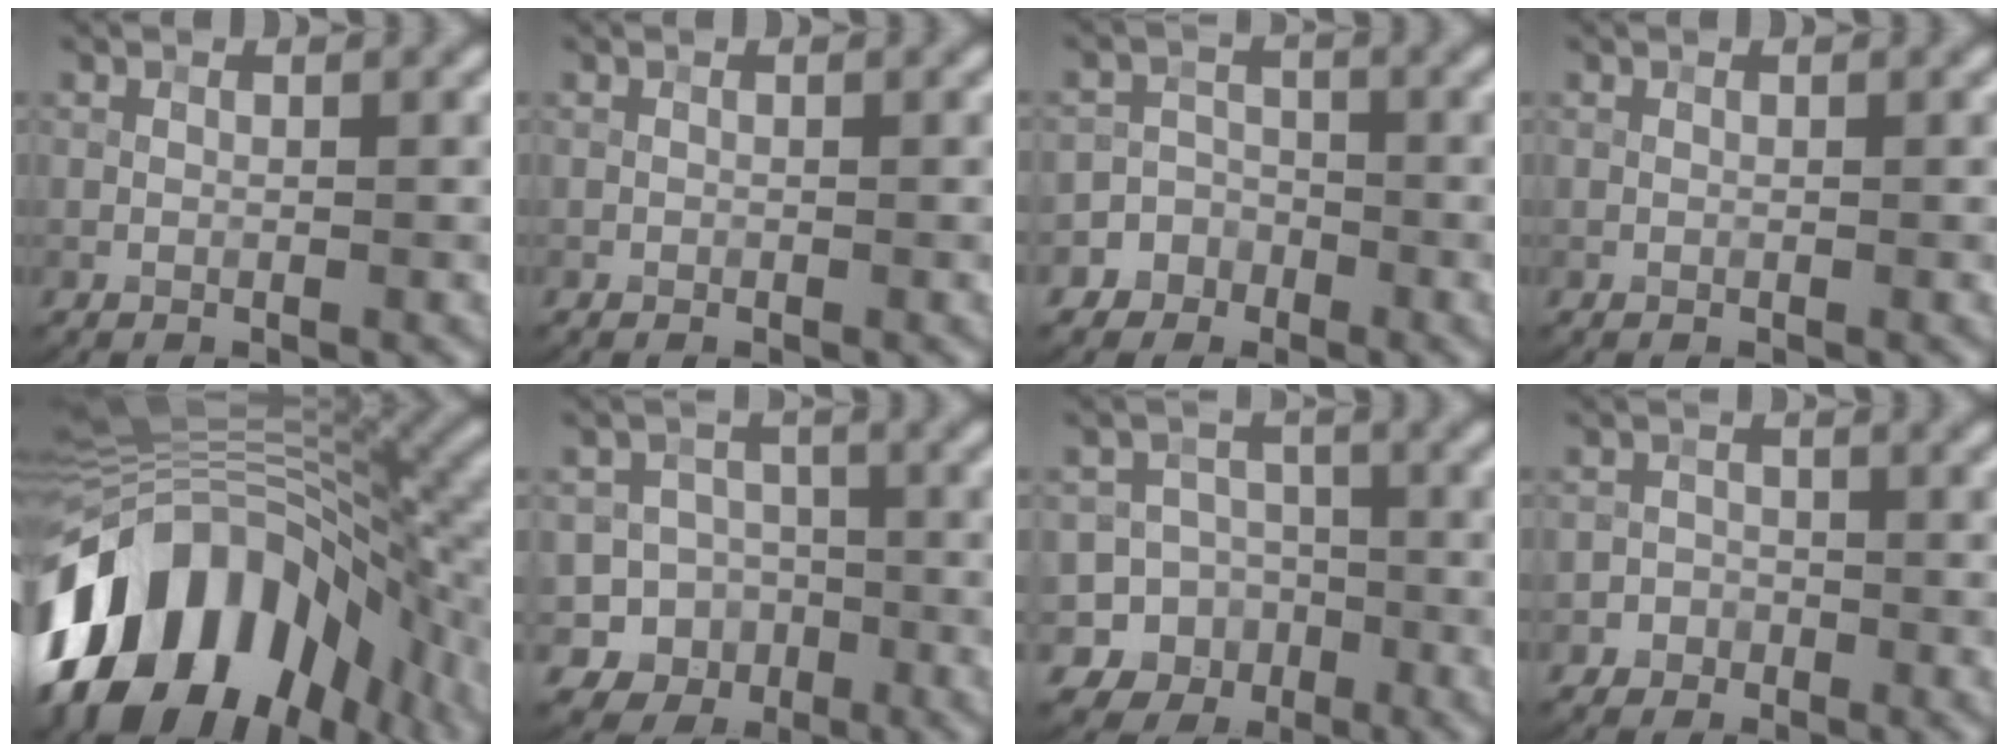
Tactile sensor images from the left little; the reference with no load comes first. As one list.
[{"total": 0.0}, {"total": 3.8, "force": [-2.2, 3.1, -0.2], "torque": [0.045, 0.002, -0.050]}, {"total": 0.0}, {"total": 17.6, "force": [-6.9, 10.6, 12.3], "torque": [-0.230, 0.005, -0.126]}, {"total": 7.3, "force": [-3.0, 6.6, 1.0], "torque": [0.004, 0.001, -0.070]}, {"total": 9.0, "force": [-3.9, 8.0, 1.0], "torque": [-0.002, -0.010, -0.079]}, {"total": 2.3, "force": [-1.3, 1.9, -0.1], "torque": [0.032, 0.006, -0.031]}]